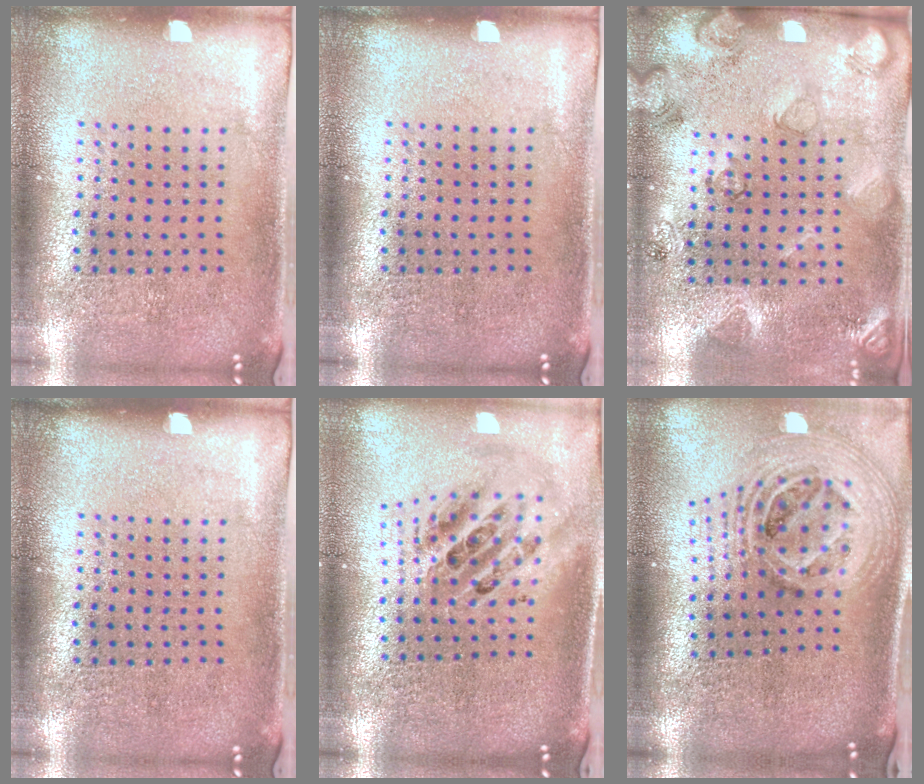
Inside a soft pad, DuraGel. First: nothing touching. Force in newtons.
{"total": 0.0}
{"total": 2.1, "press": 1.8, "slide": 1.2}
{"total": 0.0}
{"total": 2.2, "press": 1.7, "slide": 1.4}
{"total": 2.7, "press": 1.9, "slide": 1.9}